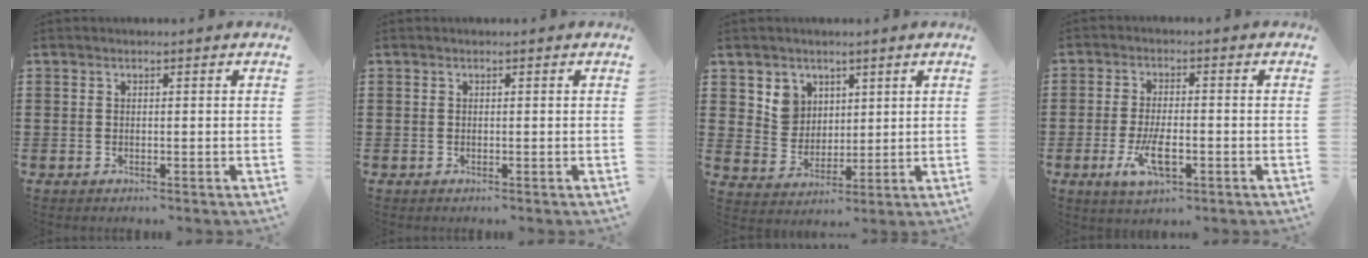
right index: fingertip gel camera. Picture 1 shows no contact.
{"total": 0.0}
{"total": 5.5, "force": [3.0, 4.6, 0.6], "torque": [-0.039, 0.008, 0.058]}
{"total": 6.6, "force": [-2.3, 2.5, 5.7], "torque": [-0.126, -0.011, -0.043]}